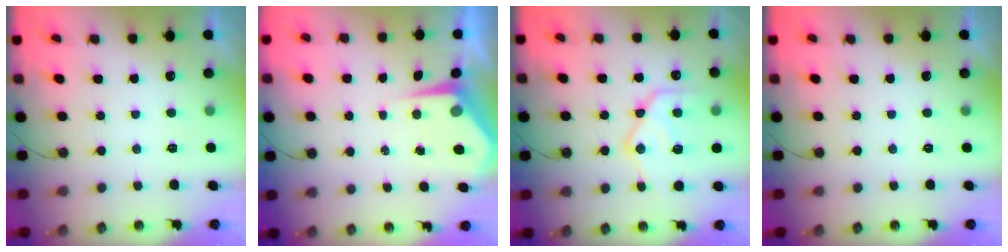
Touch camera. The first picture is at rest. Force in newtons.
{"total": 5.0, "press": 5.0, "slide": 0.6}
{"total": 18.2, "press": 18.1, "slide": 1.8}
{"total": 0.0}